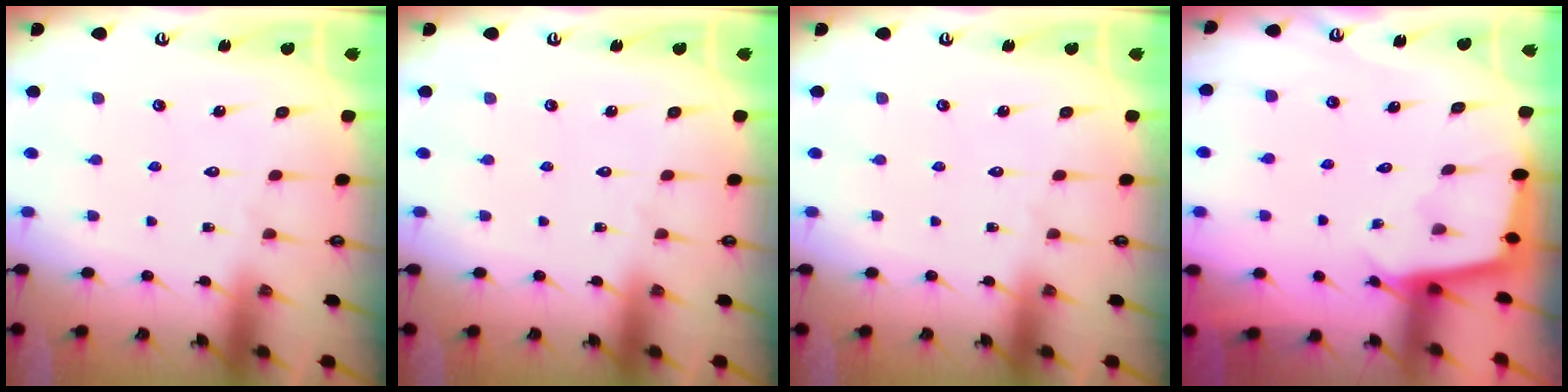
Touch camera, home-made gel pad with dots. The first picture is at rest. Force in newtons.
{"total": 0.0}
{"total": 0.0}
{"total": 2.3, "press": 2.3, "slide": 0.2}